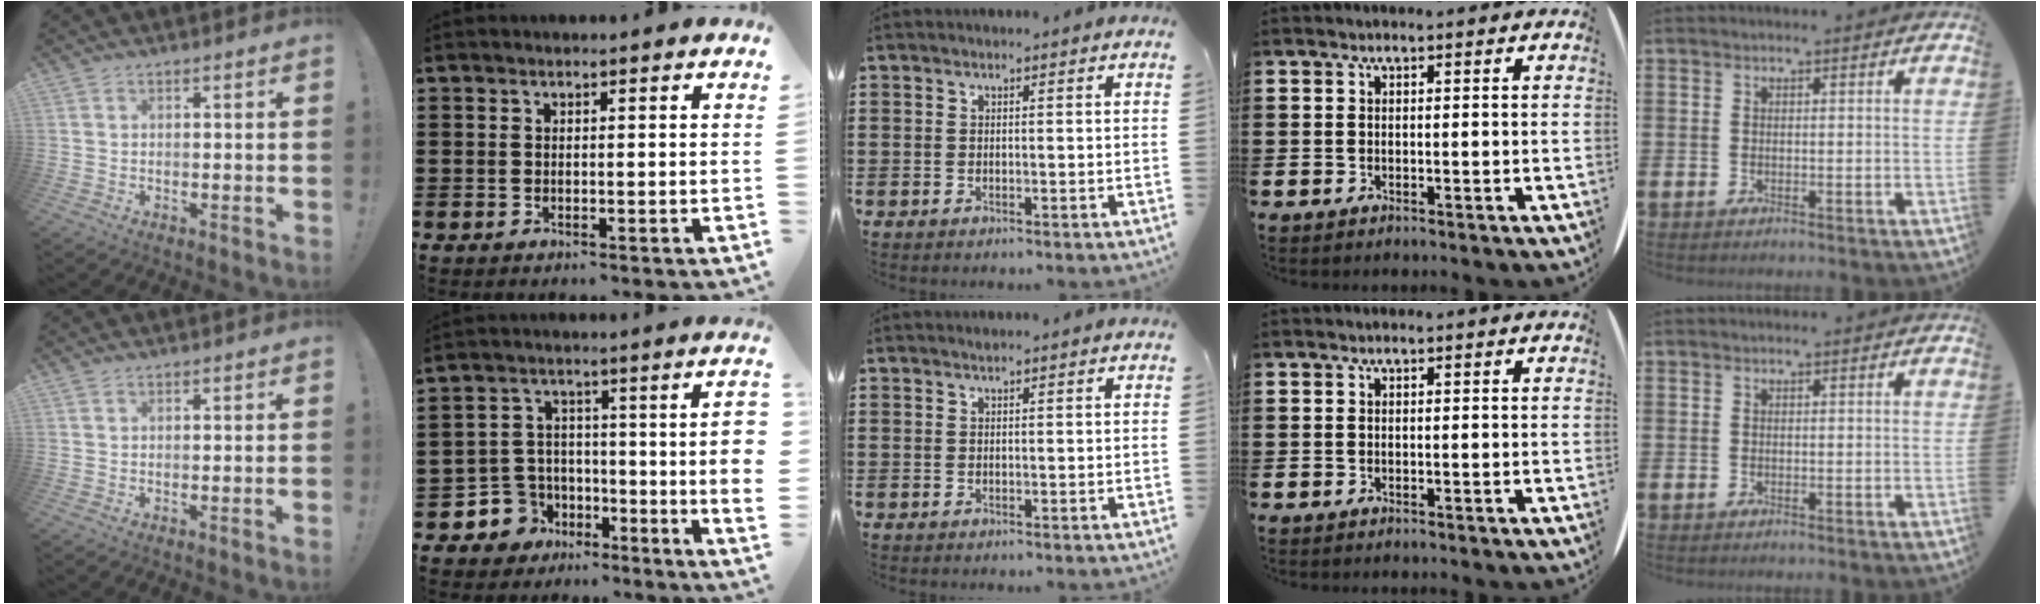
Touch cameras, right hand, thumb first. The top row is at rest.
{"thumb": {"total": 0.9, "force": [-0.2, -0.3, 0.8], "torque": [-0.007, -0.003, -0.007]}, "index": {"total": 6.7, "force": [-4.5, 4.1, 2.9], "torque": [-0.076, 0.006, -0.087]}}